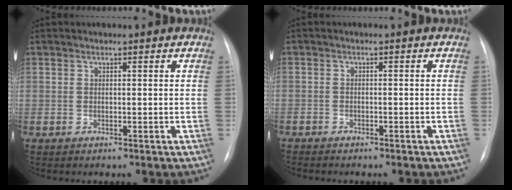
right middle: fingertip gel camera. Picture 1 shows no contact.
{"total": 3.8, "force": [-3.1, 1.5, 1.5], "torque": [-0.020, -0.002, -0.033]}